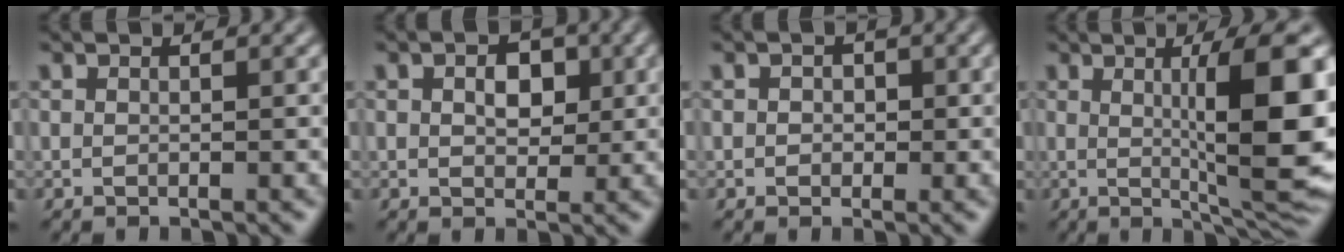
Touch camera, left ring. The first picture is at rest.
{"total": 2.0, "force": [0.2, 1.3, 1.5], "torque": [-0.032, 0.006, 0.008]}
{"total": 1.3, "force": [-0.2, 1.1, 0.6], "torque": [-0.006, 0.017, -0.008]}
{"total": 8.6, "force": [0.4, 1.2, 8.5], "torque": [-0.118, -0.005, 0.020]}